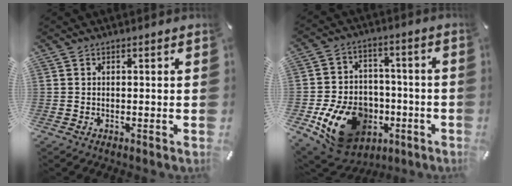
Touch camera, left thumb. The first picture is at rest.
{"total": 18.1, "force": [-6.4, 13.7, 10.0], "torque": [-0.167, 0.042, -0.090]}